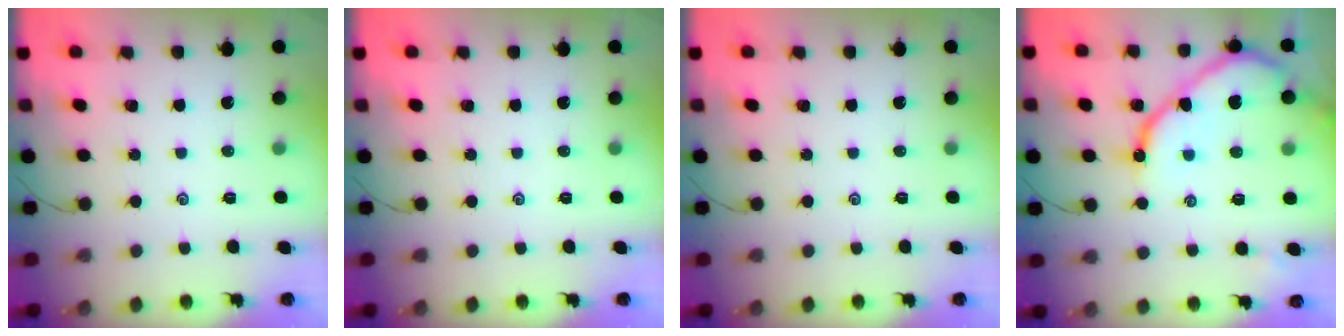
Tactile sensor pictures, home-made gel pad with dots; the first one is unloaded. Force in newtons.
{"total": 0.0}
{"total": 0.0}
{"total": 11.9, "press": 11.9, "slide": 0.9}